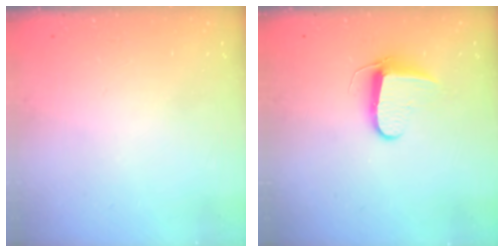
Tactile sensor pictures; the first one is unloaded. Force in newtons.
{"total": 8.1, "press": 8.1, "slide": 0.9}